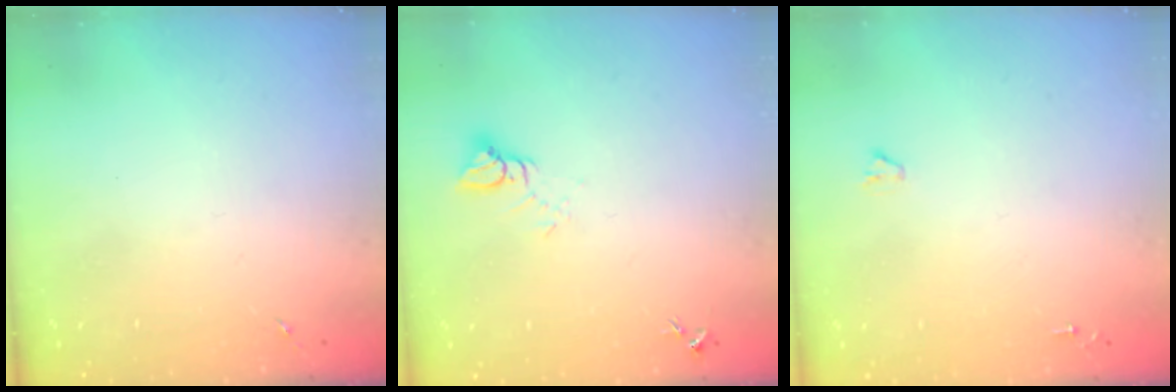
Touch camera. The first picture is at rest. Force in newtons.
{"total": 4.8, "press": 4.8, "slide": 0.4}
{"total": 0.9, "press": 0.9, "slide": 0.1}